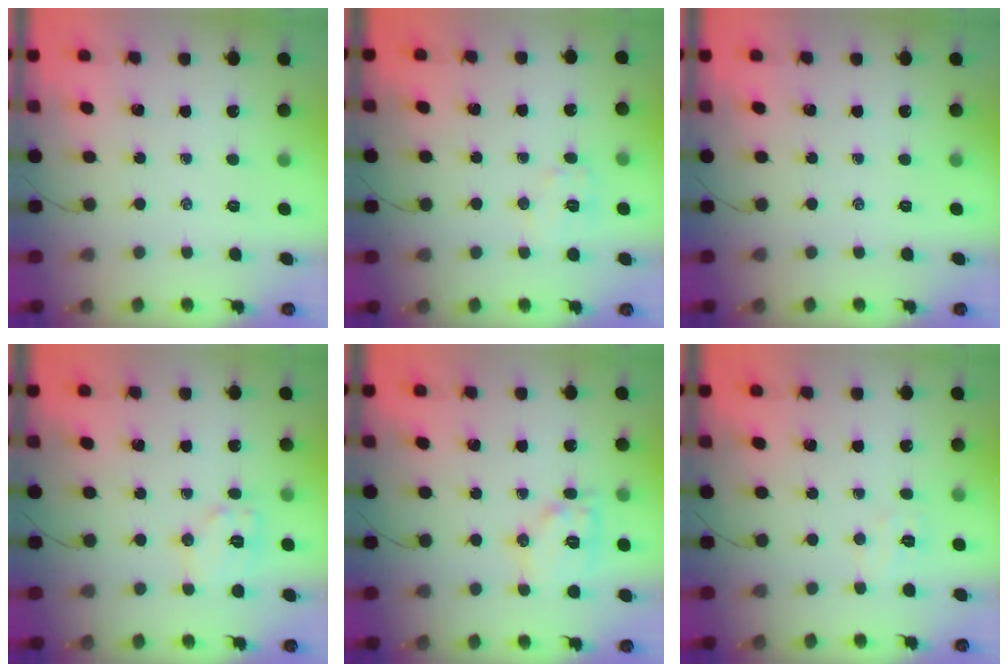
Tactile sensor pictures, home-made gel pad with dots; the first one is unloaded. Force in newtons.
{"total": 6.5, "press": 6.4, "slide": 0.6}
{"total": 0.0}
{"total": 8.0, "press": 8.0, "slide": 0.3}
{"total": 11.3, "press": 11.3, "slide": 0.3}
{"total": 4.2, "press": 4.1, "slide": 1.0}